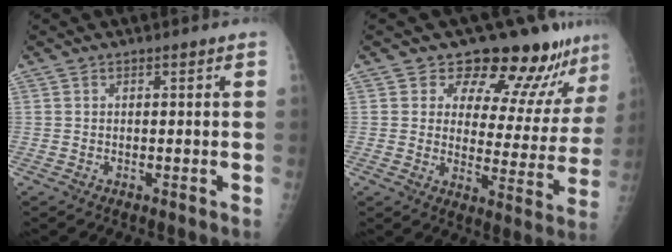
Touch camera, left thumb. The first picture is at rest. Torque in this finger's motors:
{"motor_torque": [0.30, 0.36, -0.29, -0.49, 0.05]}